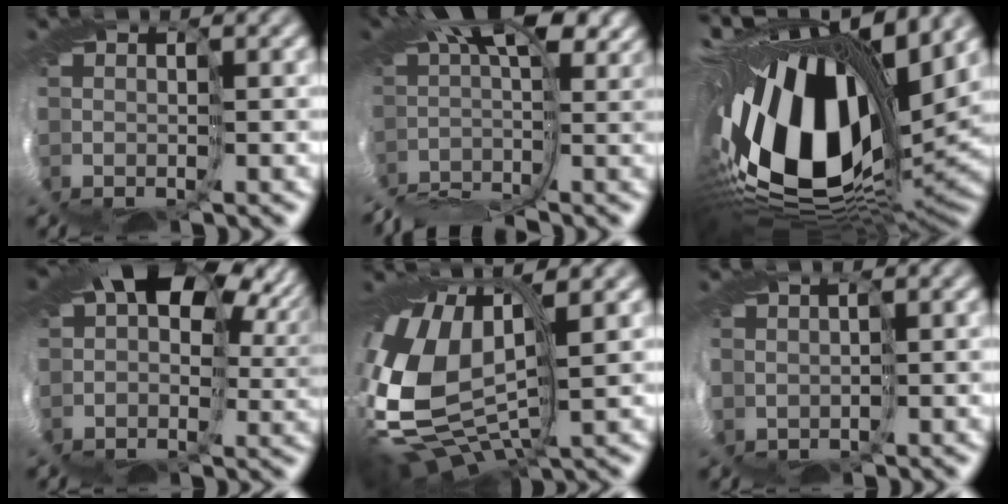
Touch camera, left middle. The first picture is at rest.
{"total": 6.4, "force": [-2.7, 2.0, 5.5], "torque": [-0.093, 0.012, -0.066]}
{"total": 16.4, "force": [2.0, 8.5, 13.9], "torque": [-0.291, -0.028, 0.036]}
{"total": 13.8, "force": [4.9, 8.8, 9.5], "torque": [-0.170, 0.031, 0.075]}
{"total": 12.2, "force": [1.2, 7.0, 9.9], "torque": [-0.236, 0.004, 0.020]}
{"total": 5.0, "force": [-0.6, 4.5, 2.0], "torque": [-0.059, -0.004, -0.031]}